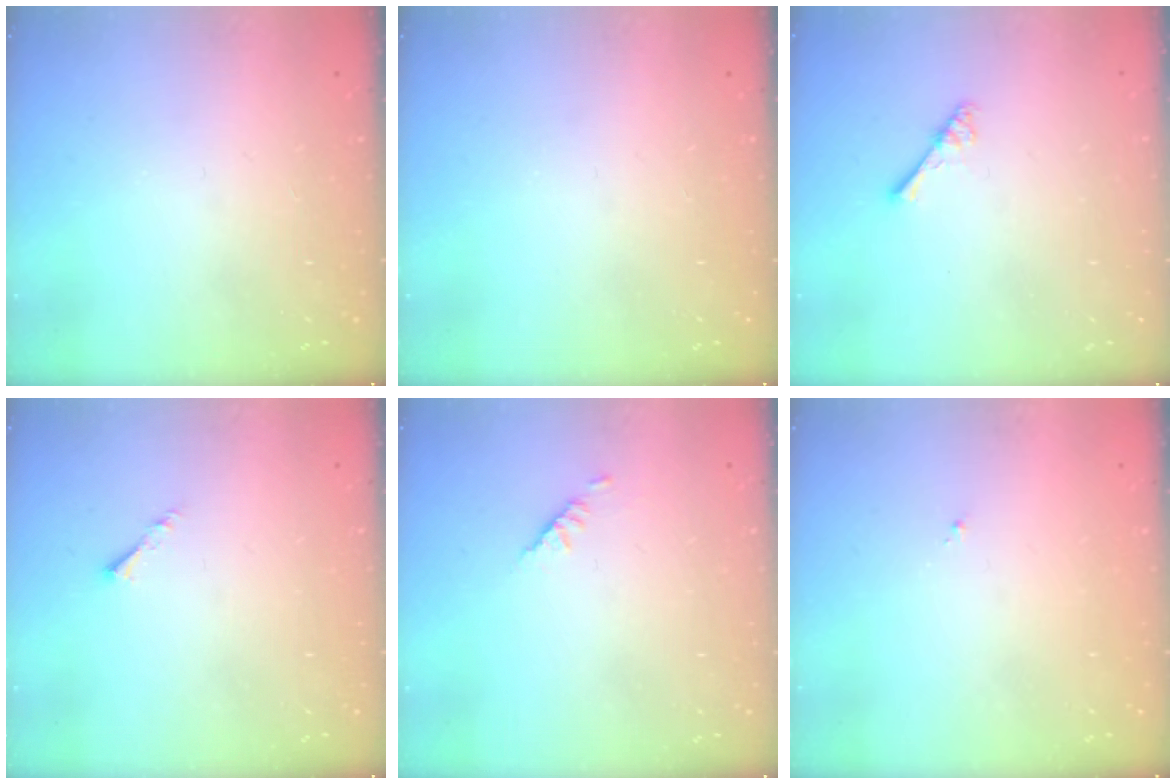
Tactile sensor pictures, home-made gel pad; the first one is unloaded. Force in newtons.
{"total": 0.0}
{"total": 2.4, "press": 2.4, "slide": 0.4}
{"total": 1.1, "press": 1.0, "slide": 0.3}
{"total": 1.9, "press": 1.8, "slide": 0.5}
{"total": 0.8, "press": 0.7, "slide": 0.3}